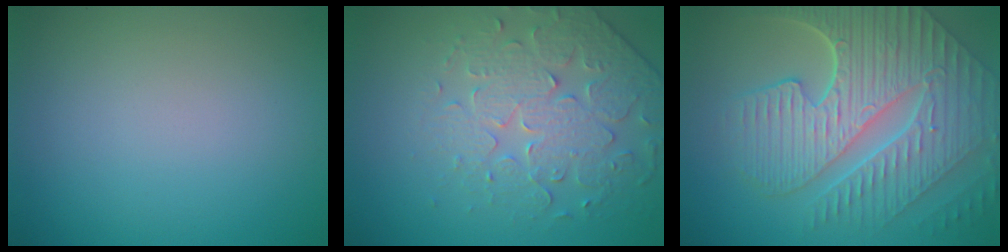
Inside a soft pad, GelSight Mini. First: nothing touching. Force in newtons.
{"total": 4.2, "press": 4.1, "slide": 1.2}
{"total": 10.1, "press": 6.9, "slide": 7.4}